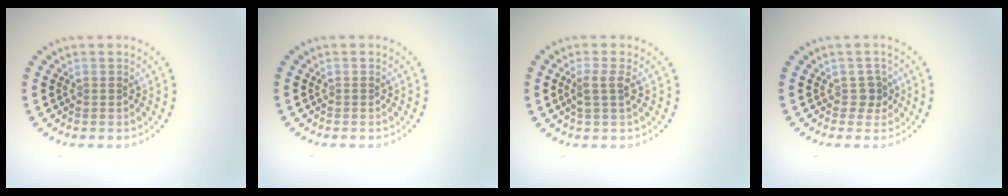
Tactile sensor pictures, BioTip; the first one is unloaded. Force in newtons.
{"total": 0.0}
{"total": 1.7, "press": 1.4, "slide": 1.0}
{"total": 1.3, "press": 1.0, "slide": 0.9}